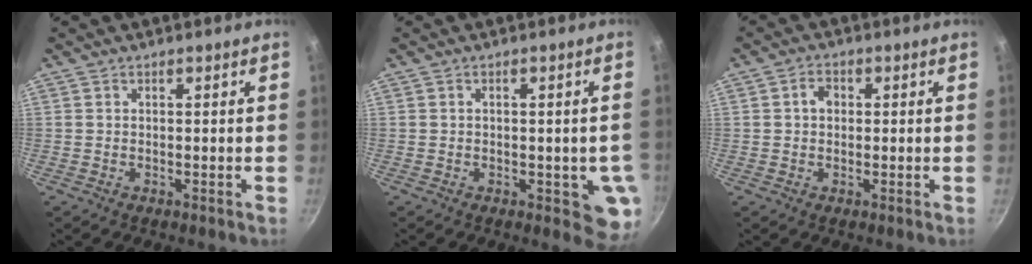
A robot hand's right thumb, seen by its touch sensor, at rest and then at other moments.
{"total": 6.6, "force": [-1.2, 3.1, 5.7], "torque": [-0.044, -0.004, -0.013]}
{"total": 3.0, "force": [0.4, 2.4, 1.8], "torque": [-0.015, 0.007, 0.003]}